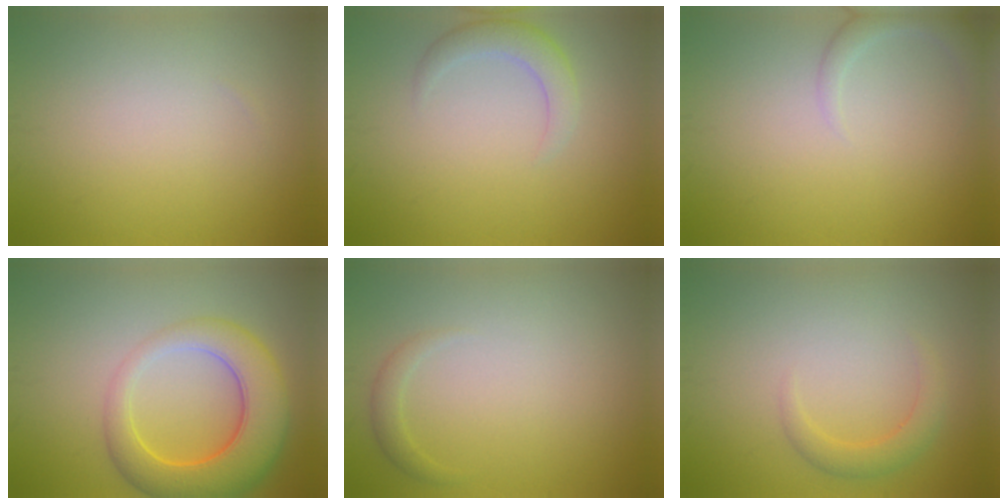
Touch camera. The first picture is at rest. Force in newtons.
{"total": 2.6, "press": 2.6, "slide": 0.1}
{"total": 2.3, "press": 2.3, "slide": 0.3}
{"total": 8.1, "press": 8.1, "slide": 0.4}
{"total": 1.2, "press": 1.2, "slide": 0.1}
{"total": 2.1, "press": 2.1, "slide": 0.3}